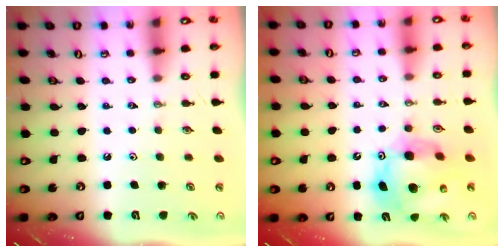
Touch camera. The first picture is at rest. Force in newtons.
{"total": 14.7, "press": 14.6, "slide": 1.6}